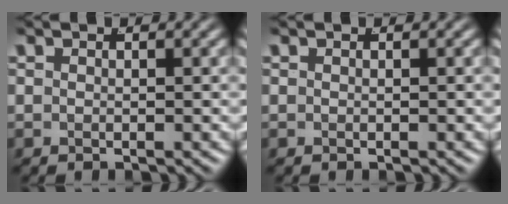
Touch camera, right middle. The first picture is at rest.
{"total": 0.0}